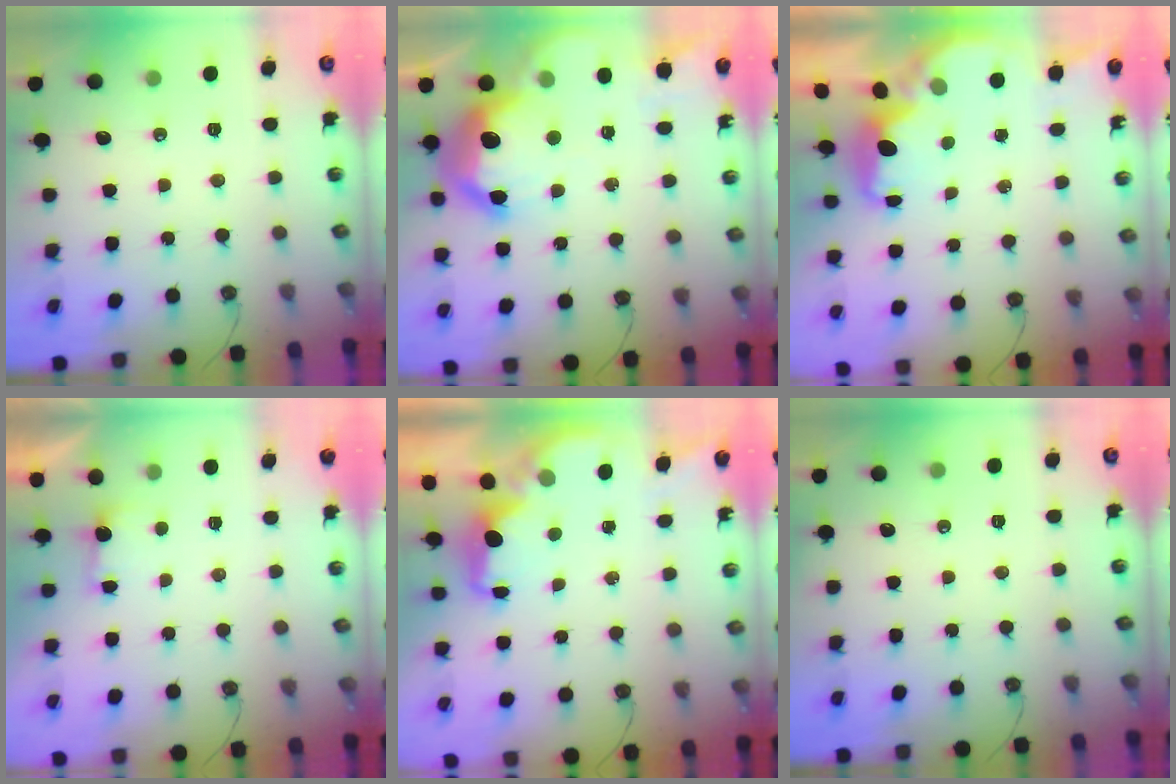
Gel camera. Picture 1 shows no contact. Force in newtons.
{"total": 19.1, "press": 19.0, "slide": 1.3}
{"total": 2.2, "press": 2.1, "slide": 0.7}
{"total": 0.8, "press": 0.4, "slide": 0.7}
{"total": 2.1, "press": 1.9, "slide": 0.8}
{"total": 0.0}